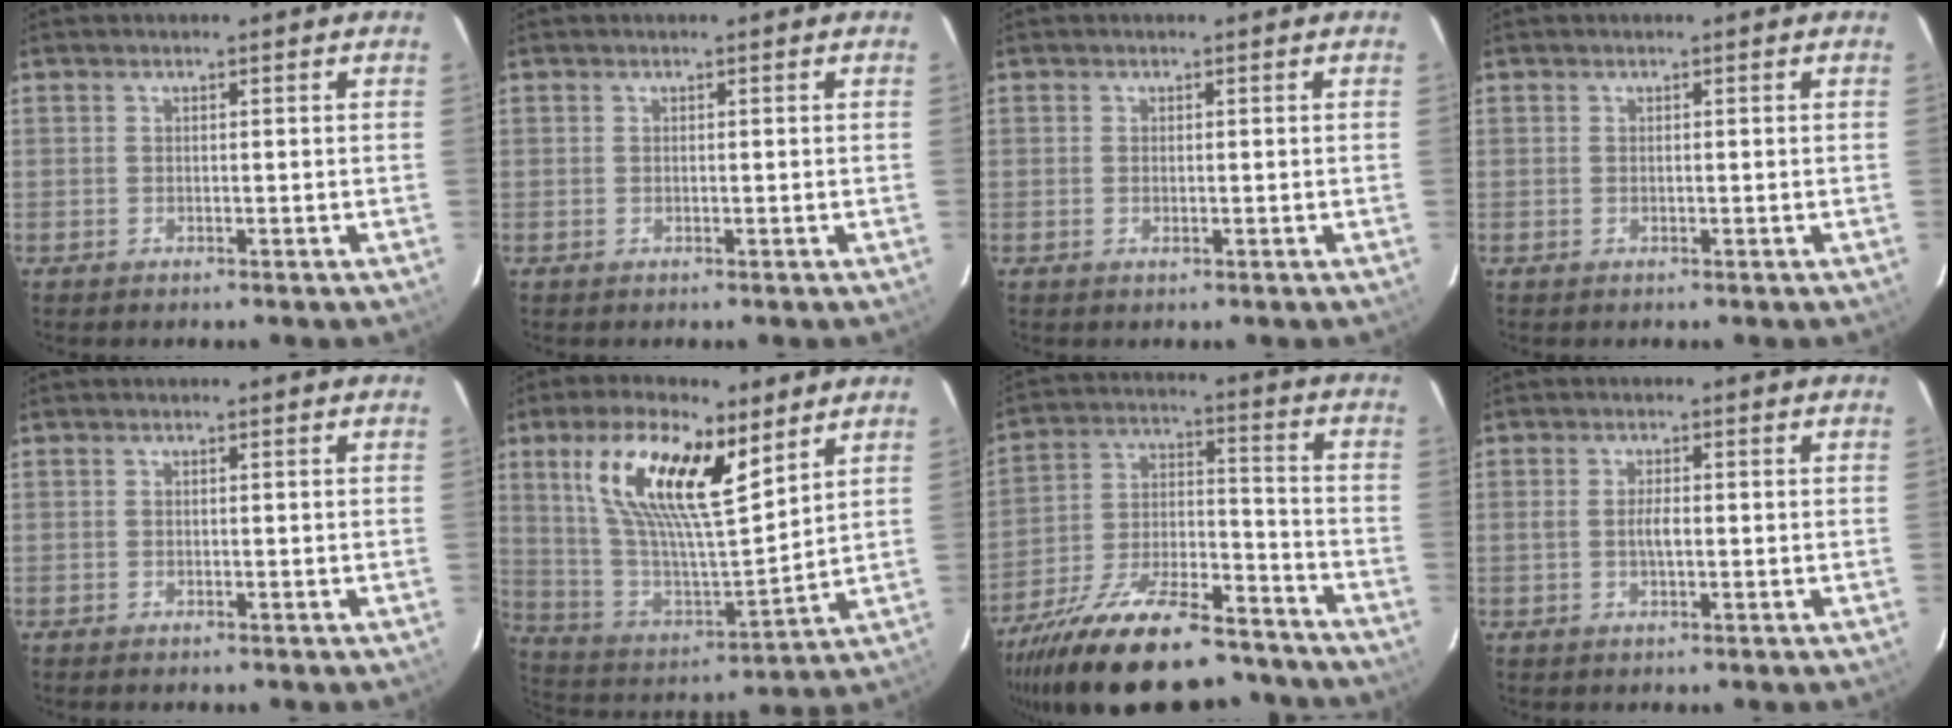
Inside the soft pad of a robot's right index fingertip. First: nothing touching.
{"total": 0.0}
{"total": 0.5, "force": [-0.1, 0.4, 0.4], "torque": [-0.009, -0.001, -0.001]}
{"total": 0.0}
{"total": 0.7, "force": [-0.6, 0.3, 0.2], "torque": [-0.008, -0.002, -0.011]}
{"total": 19.6, "force": [9.9, 6.5, 15.6], "torque": [-0.302, 0.010, 0.190]}
{"total": 27.6, "force": [-21.7, 9.4, 14.2], "torque": [-0.265, -0.010, -0.323]}
{"total": 2.1, "force": [-0.3, 0.6, 2.0], "torque": [-0.038, 0.003, -0.005]}